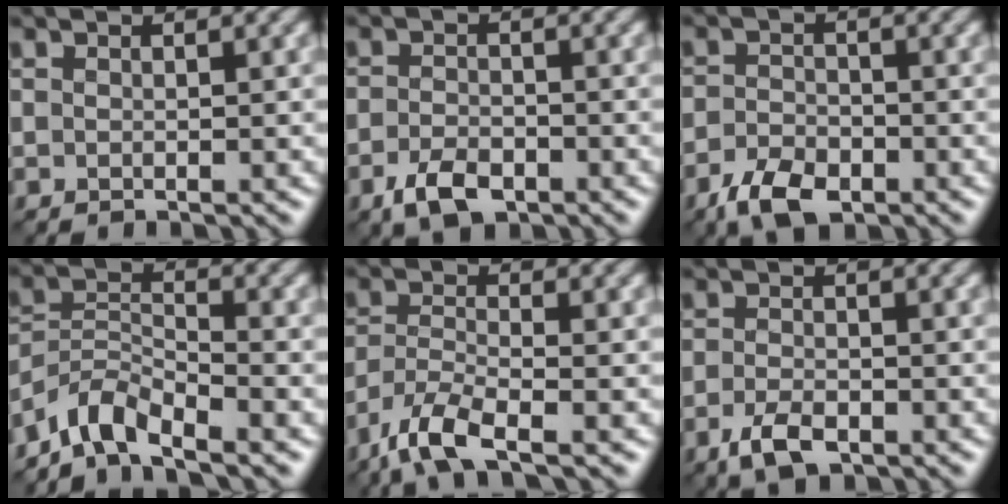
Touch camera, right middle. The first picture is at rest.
{"total": 3.1, "force": [-1.7, 1.7, 1.9], "torque": [-0.035, 0.002, -0.035]}
{"total": 4.0, "force": [-2.6, 2.2, 2.2], "torque": [-0.040, -0.001, -0.053]}
{"total": 4.4, "force": [-3.8, 1.4, 1.9], "torque": [-0.030, 0.005, -0.084]}
{"total": 5.3, "force": [-3.7, 1.5, 3.4], "torque": [-0.077, -0.007, -0.082]}
{"total": 2.7, "force": [-1.5, 1.4, 1.8], "torque": [-0.041, 0.000, -0.032]}